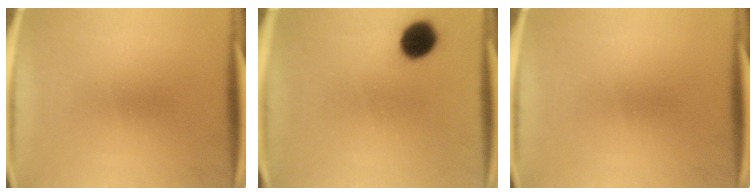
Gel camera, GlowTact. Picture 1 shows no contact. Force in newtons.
{"total": 7.8}
{"total": 0.0}